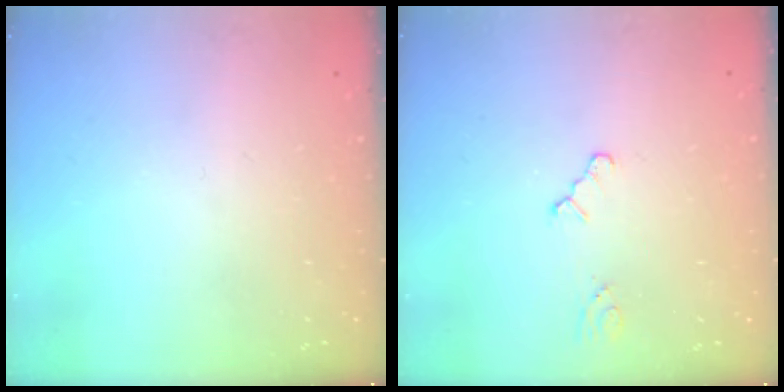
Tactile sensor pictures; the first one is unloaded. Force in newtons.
{"total": 1.6, "press": 1.6, "slide": 0.3}